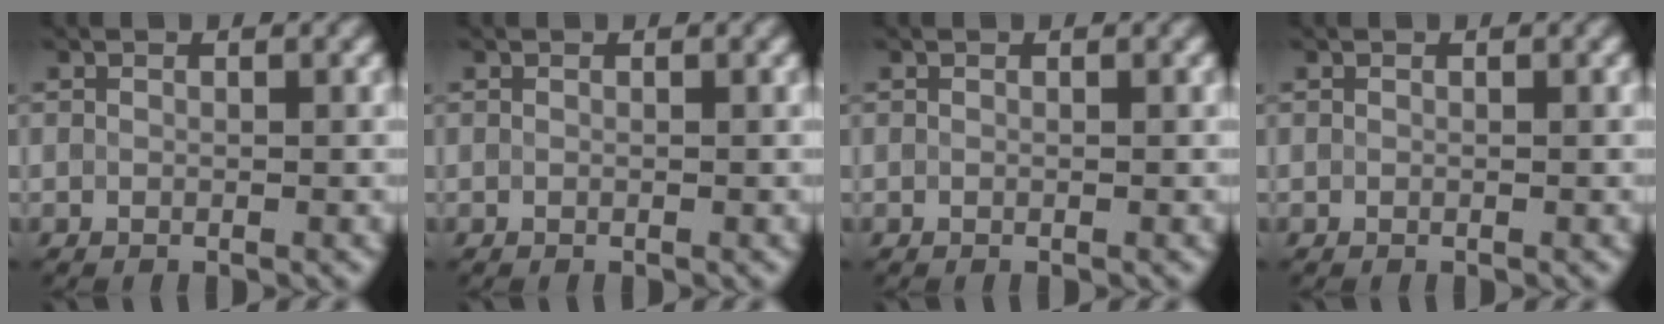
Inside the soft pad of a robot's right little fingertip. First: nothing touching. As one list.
[{"total": 0.0}, {"total": 0.0}, {"total": 0.0}]